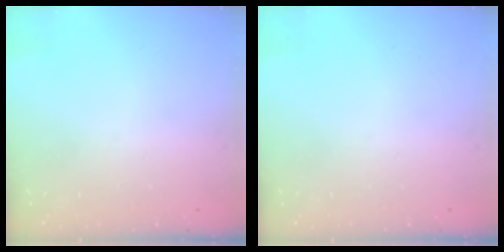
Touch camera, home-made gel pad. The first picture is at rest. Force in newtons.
{"total": 0.0}